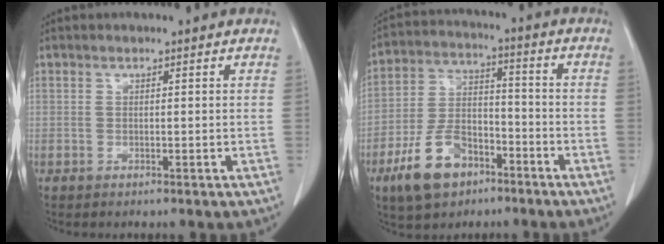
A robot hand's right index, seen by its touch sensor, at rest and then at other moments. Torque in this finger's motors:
{"motor_torque": [0.37, -0.33, -0.18, -0.06]}